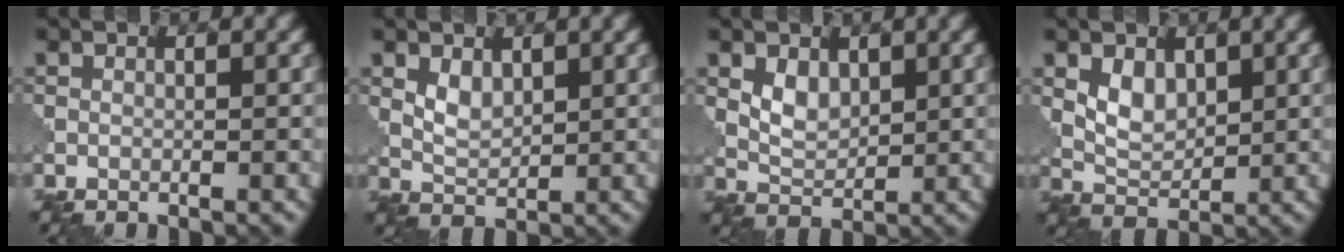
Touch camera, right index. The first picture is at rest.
{"total": 2.2, "force": [0.9, 1.3, 1.5], "torque": [-0.033, -0.004, 0.023]}
{"total": 2.6, "force": [0.9, 1.7, 1.7], "torque": [-0.036, -0.005, 0.022]}
{"total": 3.0, "force": [1.0, 1.9, 2.0], "torque": [-0.041, -0.006, 0.024]}